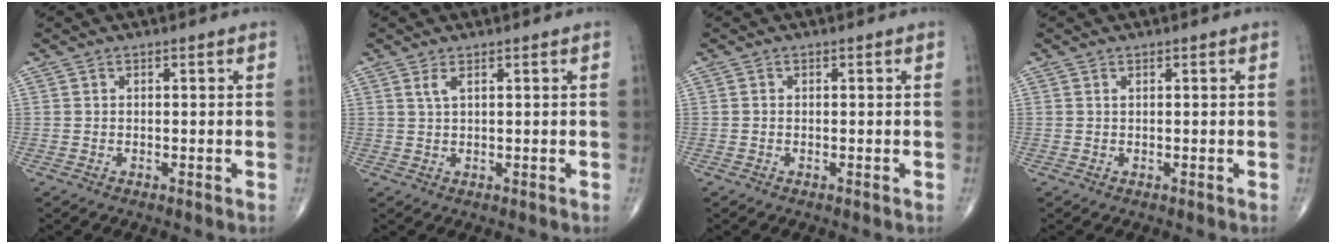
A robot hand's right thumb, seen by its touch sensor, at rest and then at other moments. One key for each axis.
{"total": 1.6, "fx": 0.8, "fy": 0.4, "fz": 1.2, "tx": -0.031, "ty": 0.002, "tz": 0.021}
{"total": 0.0}
{"total": 0.0}